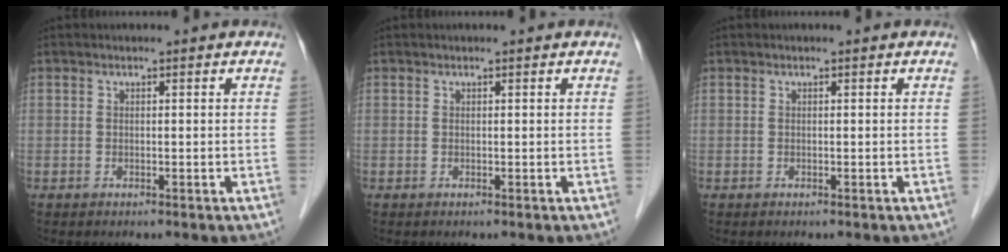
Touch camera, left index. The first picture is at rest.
{"total": 0.0}
{"total": 0.0}